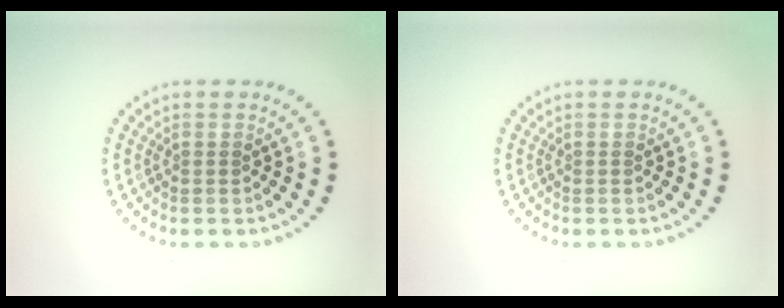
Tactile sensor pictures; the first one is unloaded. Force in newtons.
{"total": 0.0}